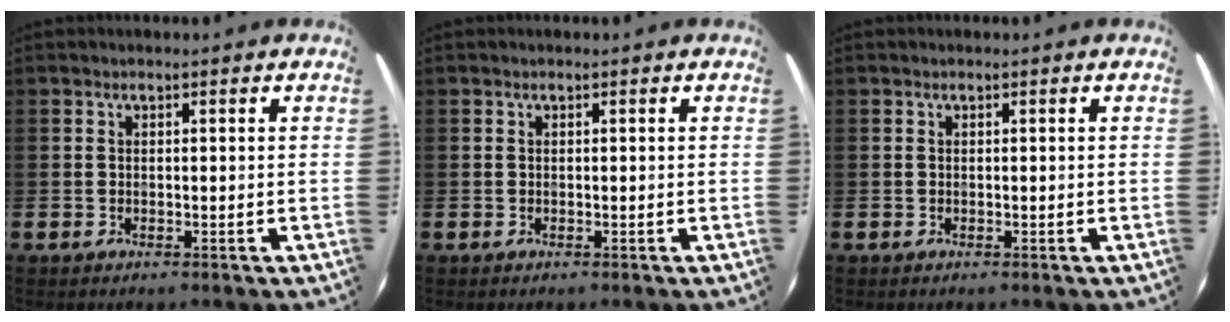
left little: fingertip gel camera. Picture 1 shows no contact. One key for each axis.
{"total": 0.0}
{"total": 0.0}